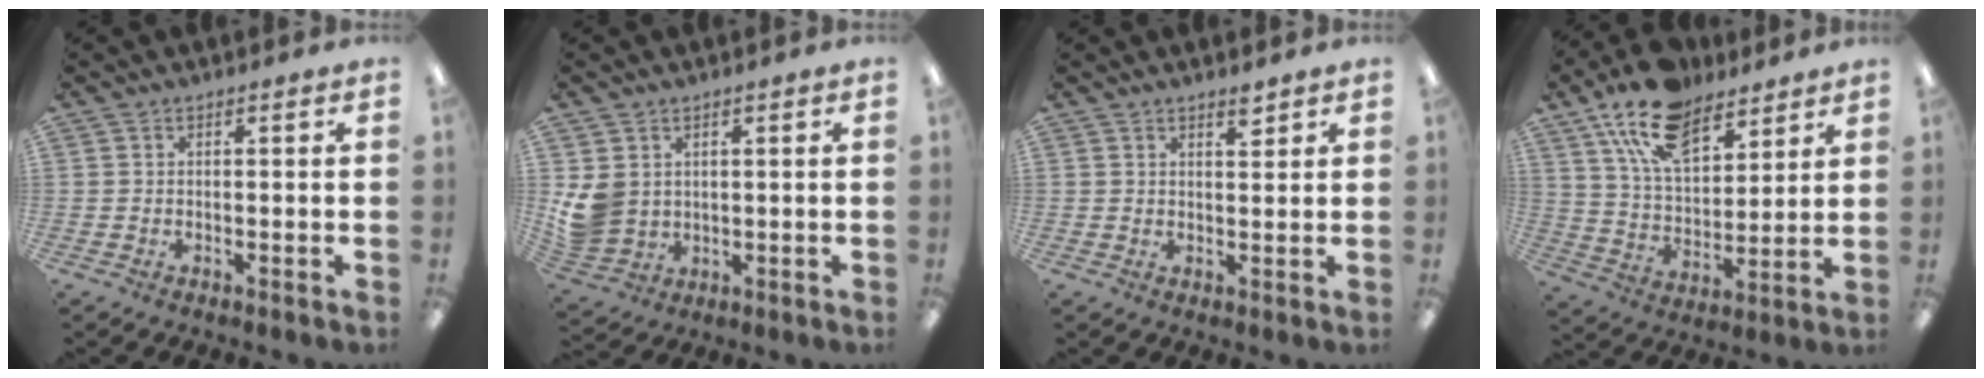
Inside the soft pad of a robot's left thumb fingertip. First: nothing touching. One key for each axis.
{"total": 6.8, "fx": 2.0, "fy": 5.9, "fz": 2.8, "tx": -0.066, "ty": -0.002, "tz": 0.042}
{"total": 2.9, "fx": 2.4, "fy": 0.7, "fz": 1.5, "tx": -0.018, "ty": -0.011, "tz": 0.040}
{"total": 16.7, "fx": 11.0, "fy": 8.6, "fz": 9.2, "tx": -0.173, "ty": -0.040, "tz": 0.202}